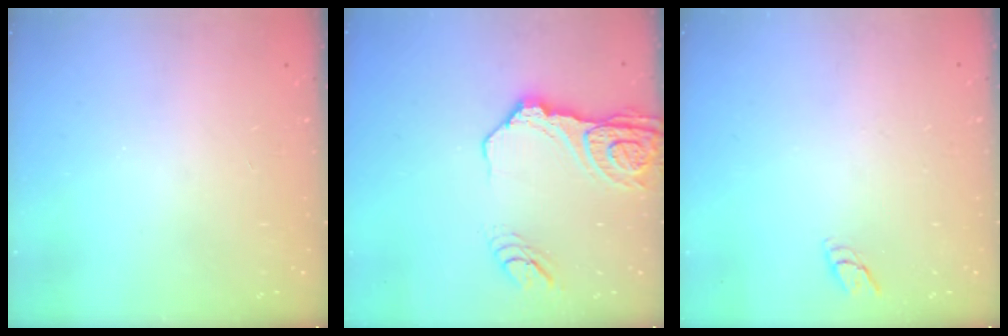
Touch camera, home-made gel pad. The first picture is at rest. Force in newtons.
{"total": 16.3, "press": 16.2, "slide": 2.0}
{"total": 4.8, "press": 4.7, "slide": 0.4}